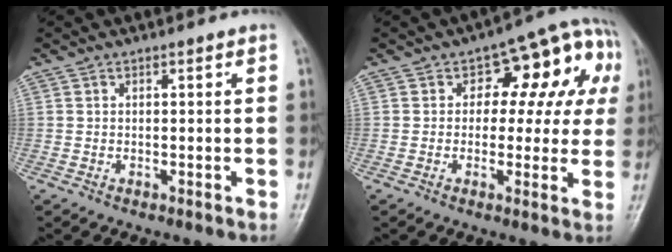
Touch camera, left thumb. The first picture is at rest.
{"total": 14.1, "force": [2.8, 8.7, 10.7], "torque": [-0.065, 0.035, 0.026]}